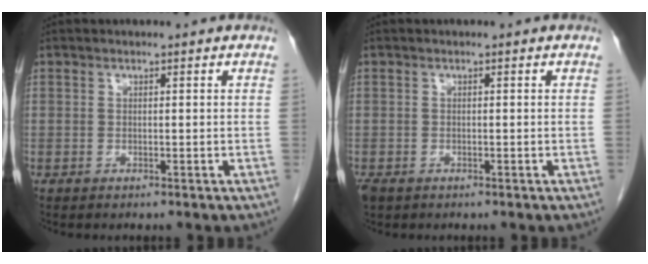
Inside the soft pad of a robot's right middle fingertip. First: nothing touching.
{"total": 1.8, "force": [-1.2, 1.0, 0.8], "torque": [-0.022, -0.003, -0.017]}